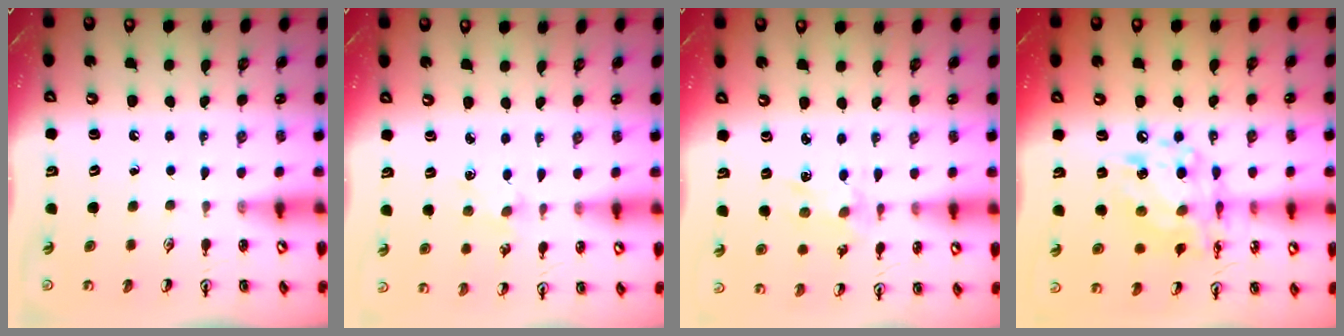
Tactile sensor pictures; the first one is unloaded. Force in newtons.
{"total": 1.5, "press": 1.4, "slide": 0.2}
{"total": 2.4, "press": 2.4, "slide": 0.5}
{"total": 13.8, "press": 13.7, "slide": 1.2}